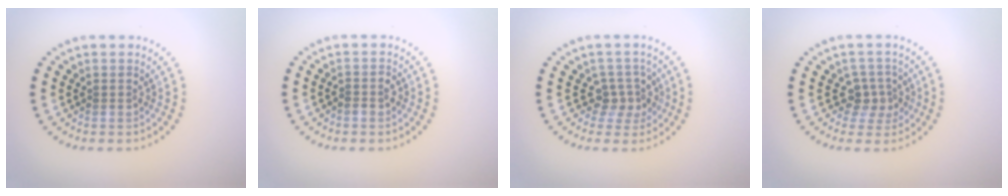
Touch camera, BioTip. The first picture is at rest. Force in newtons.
{"total": 1.2, "press": 1.1, "slide": 0.5}
{"total": 2.4, "press": 1.9, "slide": 1.5}
{"total": 2.5, "press": 1.9, "slide": 1.6}